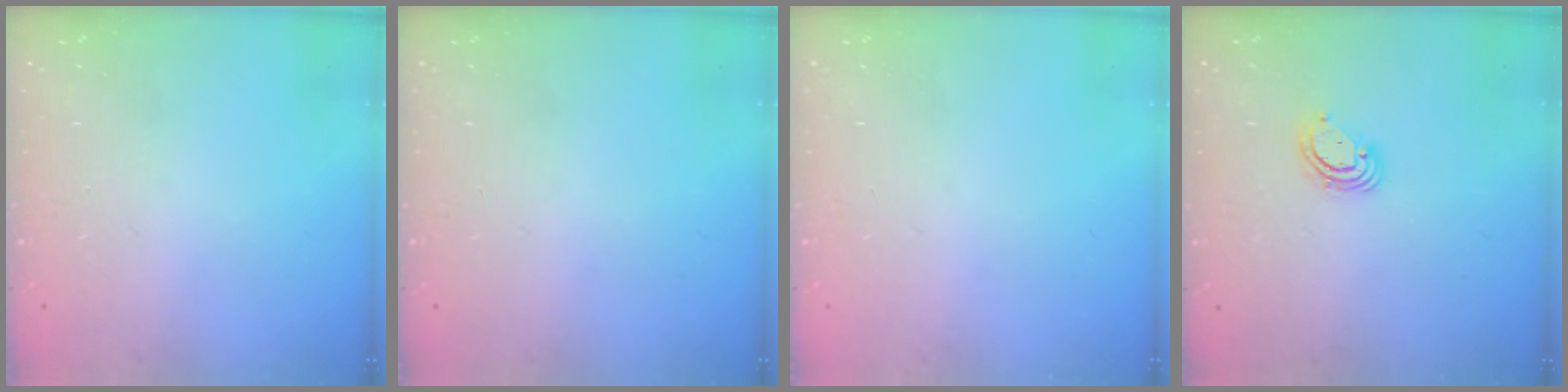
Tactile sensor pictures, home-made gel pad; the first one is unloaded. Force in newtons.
{"total": 0.0}
{"total": 0.0}
{"total": 4.1, "press": 4.1, "slide": 0.3}